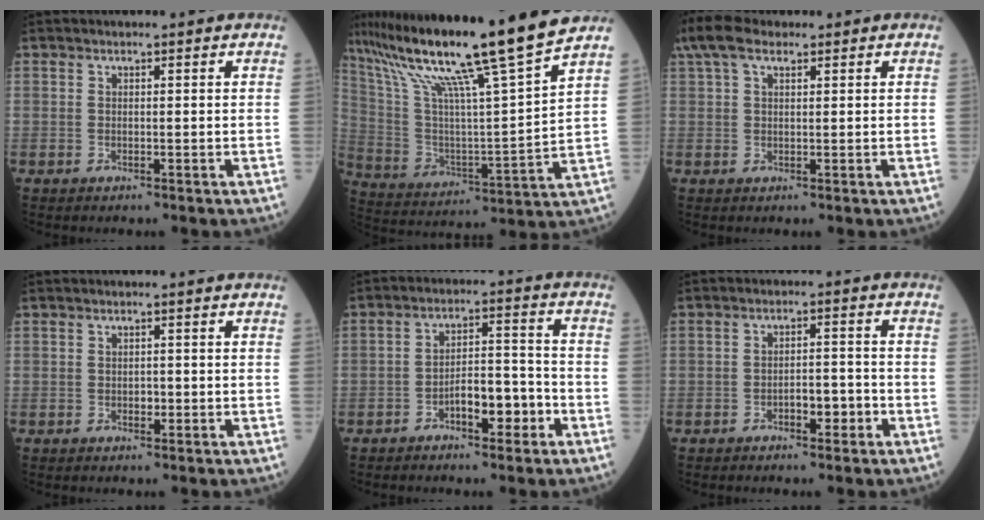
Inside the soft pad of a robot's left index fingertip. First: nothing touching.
{"total": 23.2, "force": [18.0, -1.7, 14.6], "torque": [-0.258, -0.010, 0.306]}
{"total": 7.1, "force": [4.7, 2.9, 4.4], "torque": [-0.105, 0.037, 0.095]}
{"total": 0.9, "force": [-0.3, 0.6, 0.7], "torque": [-0.012, 0.001, -0.004]}
{"total": 6.6, "force": [-3.5, 2.3, 5.1], "torque": [-0.086, 0.018, -0.057]}
{"total": 3.7, "force": [-2.0, 1.3, 2.8], "torque": [-0.042, 0.008, -0.033]}